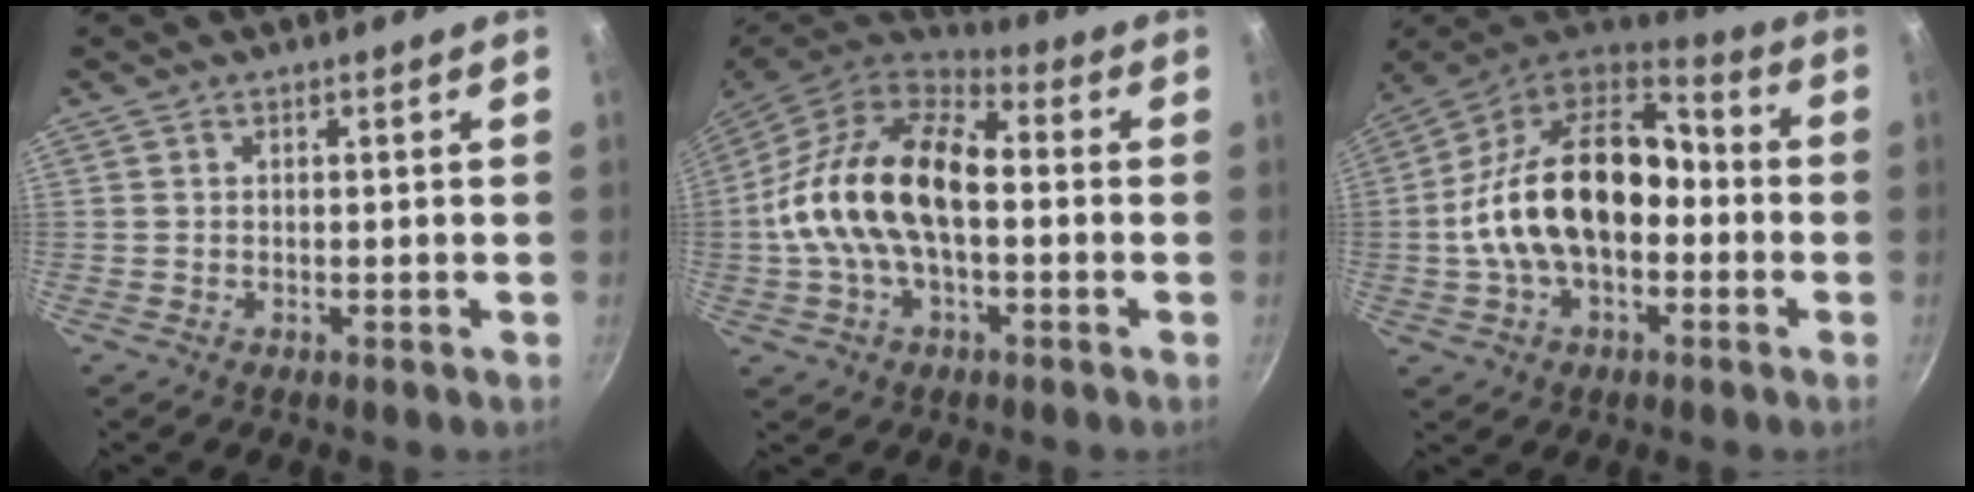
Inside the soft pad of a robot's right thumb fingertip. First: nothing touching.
{"total": 19.8, "force": [-0.7, 11.5, 16.1], "torque": [-0.281, 0.035, -0.028]}
{"total": 22.5, "force": [-2.3, 14.4, 17.2], "torque": [-0.282, 0.056, -0.051]}